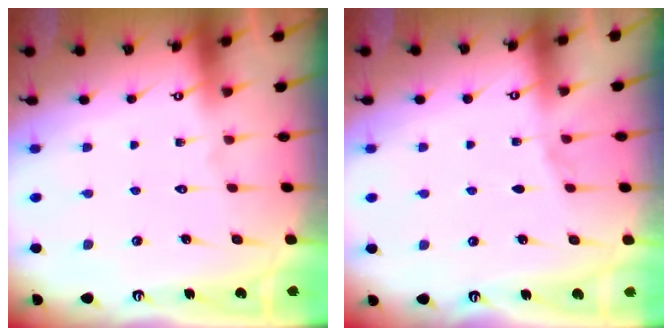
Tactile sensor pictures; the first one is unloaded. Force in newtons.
{"total": 2.8, "press": 2.7, "slide": 0.3}